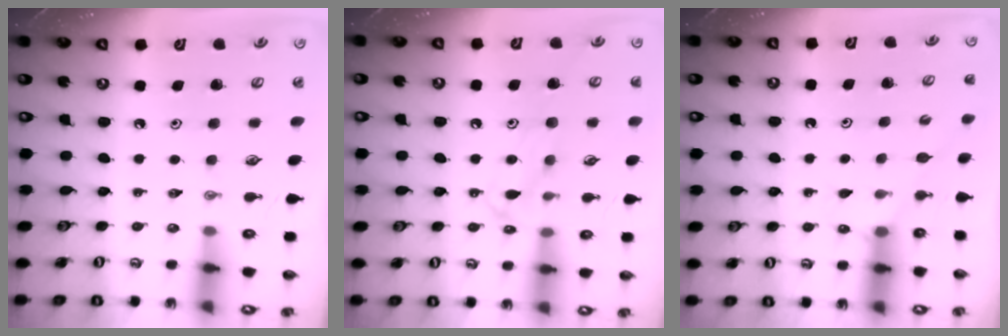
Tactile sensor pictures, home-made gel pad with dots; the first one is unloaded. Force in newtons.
{"total": 12.5, "press": 12.5, "slide": 0.9}
{"total": 4.5, "press": 4.4, "slide": 0.6}